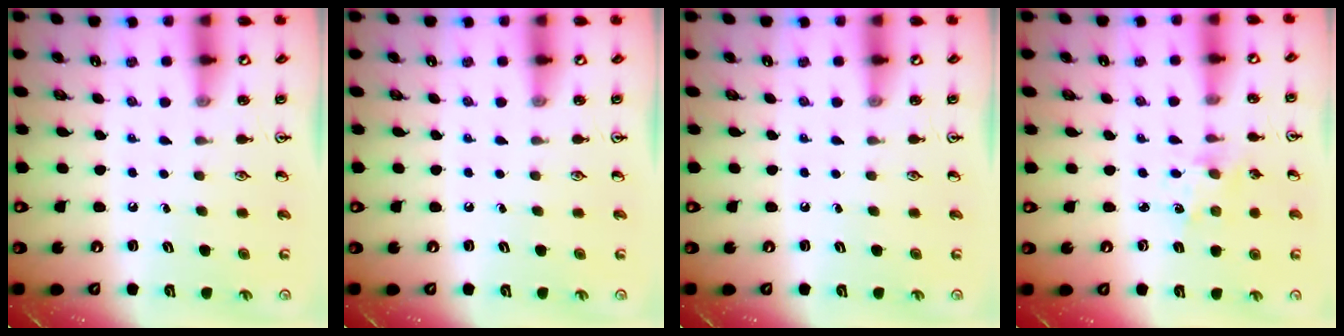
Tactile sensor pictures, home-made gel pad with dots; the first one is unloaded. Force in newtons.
{"total": 0.0}
{"total": 0.0}
{"total": 1.5, "press": 1.4, "slide": 0.1}